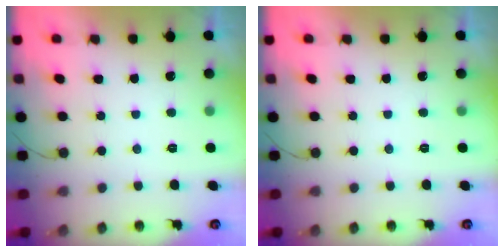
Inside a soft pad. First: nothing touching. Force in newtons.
{"total": 0.0}